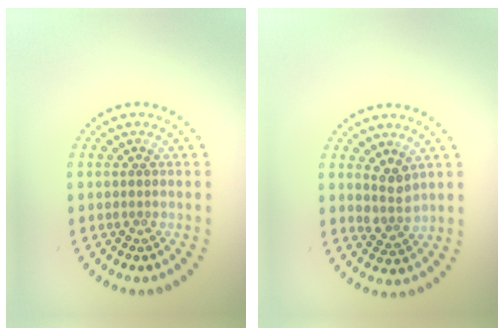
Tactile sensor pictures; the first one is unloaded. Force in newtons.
{"total": 2.2, "press": 1.9, "slide": 1.2}